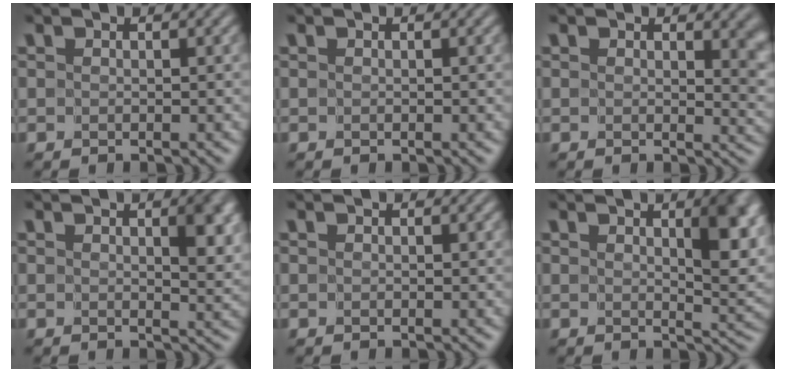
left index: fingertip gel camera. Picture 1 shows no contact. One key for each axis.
{"total": 0.0}
{"total": 3.7, "fx": 1.1, "fy": 2.2, "fz": 2.8, "tx": -0.020, "ty": -0.009, "tz": 0.017}
{"total": 3.0, "fx": 0.9, "fy": 1.4, "fz": 2.5, "tx": -0.031, "ty": -0.006, "tz": 0.017}
{"total": 0.0}
{"total": 4.6, "fx": 1.8, "fy": 1.5, "fz": 4.0, "tx": -0.048, "ty": -0.008, "tz": 0.031}